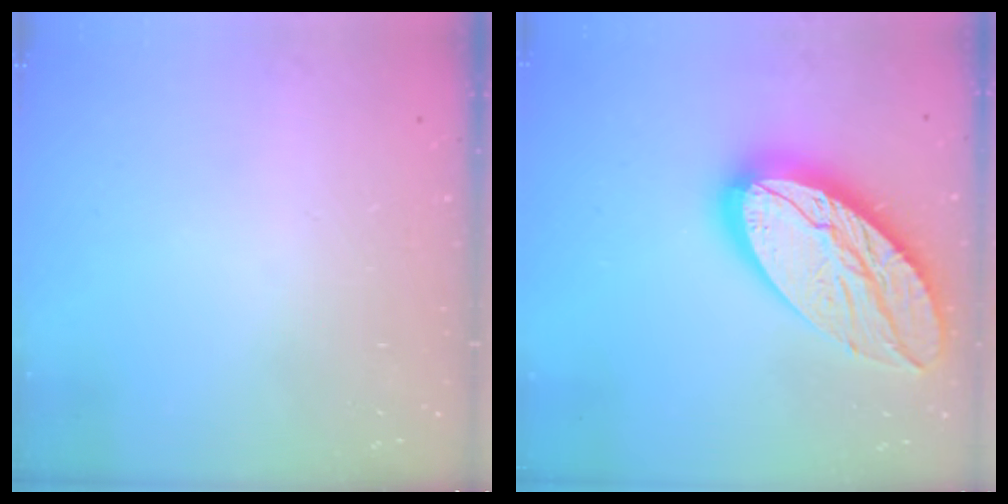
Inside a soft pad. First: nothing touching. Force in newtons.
{"total": 24.4, "press": 24.3, "slide": 1.9}